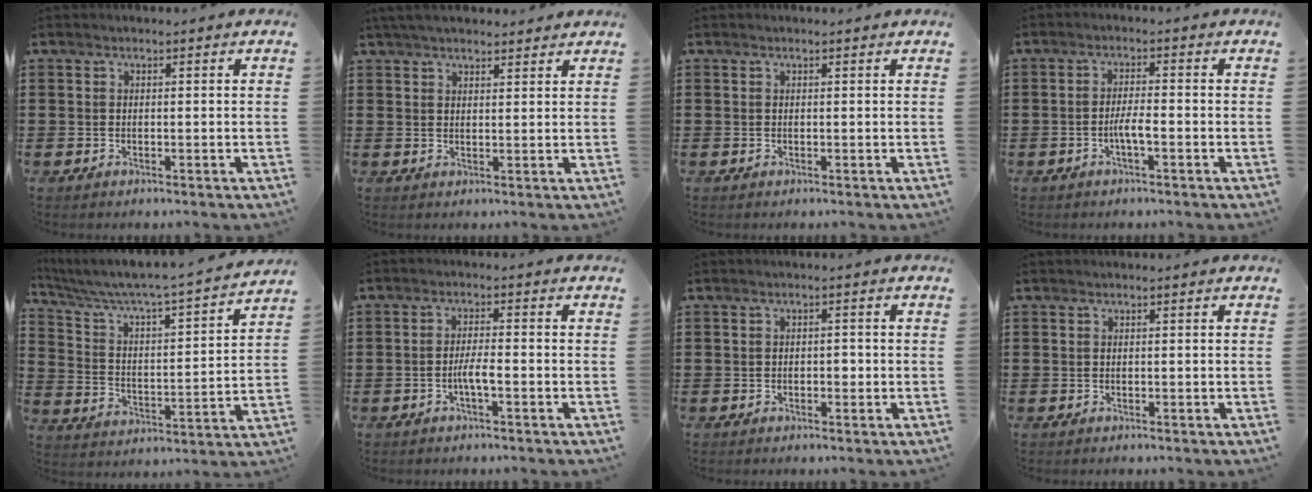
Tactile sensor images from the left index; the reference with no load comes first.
{"total": 3.6, "force": [3.3, 0.7, 1.2], "torque": [-0.033, -0.001, 0.063]}
{"total": 0.0}
{"total": 3.0, "force": [-1.2, 0.4, 2.7], "torque": [-0.056, 0.000, -0.023]}
{"total": 4.3, "force": [3.9, 0.2, 1.9], "torque": [-0.060, -0.038, 0.054]}
{"total": 3.0, "force": [-1.2, 0.5, 2.7], "torque": [-0.057, 0.000, -0.023]}
{"total": 1.2, "force": [-0.3, 0.7, 0.9], "torque": [-0.019, 0.001, -0.006]}
{"total": 0.0}